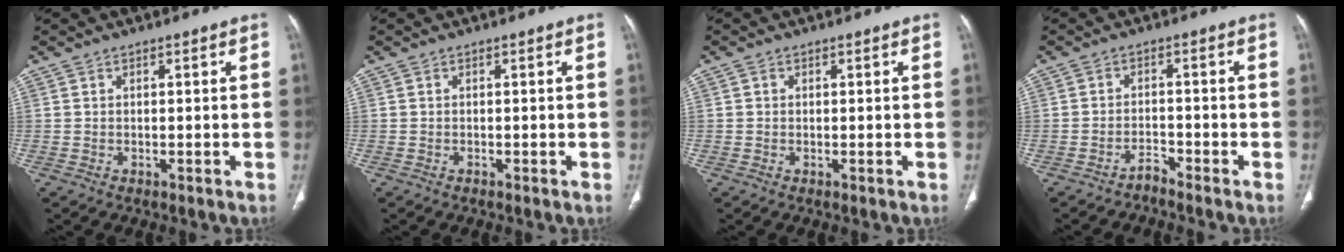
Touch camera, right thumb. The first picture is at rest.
{"total": 0.0}
{"total": 0.5, "force": [0.1, 0.5, 0.1], "torque": [0.000, 0.002, 0.002]}
{"total": 1.8, "force": [-1.8, 0.2, 0.1], "torque": [0.003, 0.009, -0.031]}